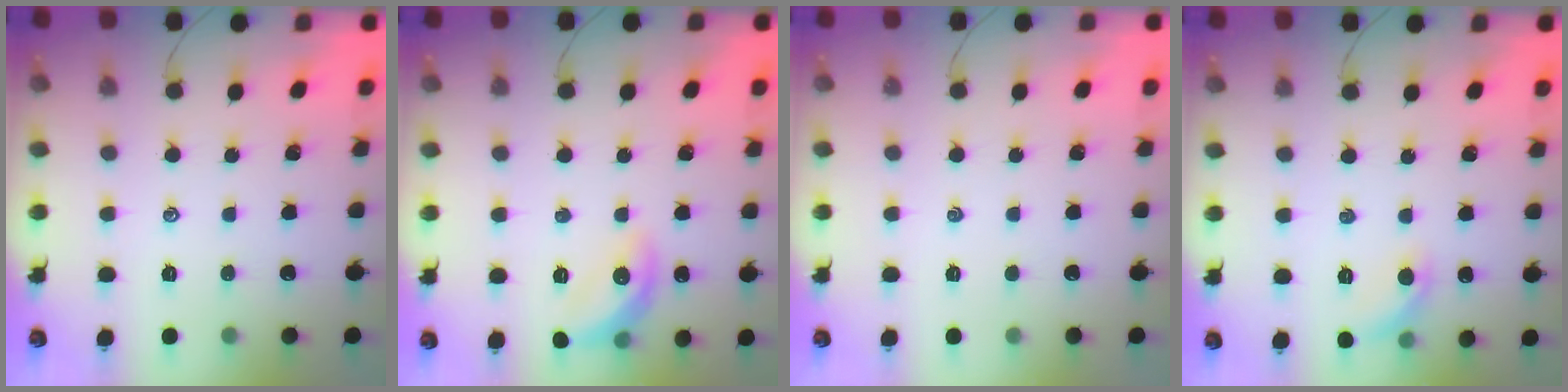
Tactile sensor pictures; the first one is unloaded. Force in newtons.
{"total": 11.1, "press": 11.1, "slide": 0.4}
{"total": 0.0}
{"total": 6.7, "press": 6.7, "slide": 1.0}